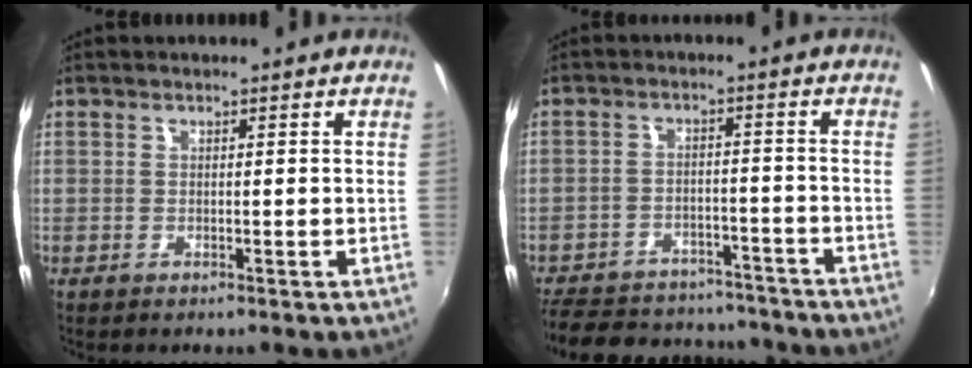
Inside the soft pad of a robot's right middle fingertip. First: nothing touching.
{"total": 21.3, "force": [-17.7, 8.9, 7.9], "torque": [-0.183, 0.026, -0.229]}